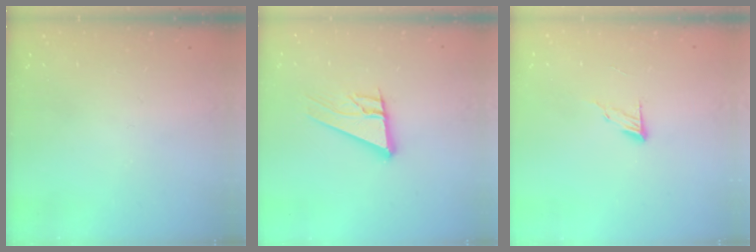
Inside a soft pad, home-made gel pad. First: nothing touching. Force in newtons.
{"total": 11.4, "press": 11.3, "slide": 2.0}
{"total": 6.1, "press": 6.1, "slide": 0.5}